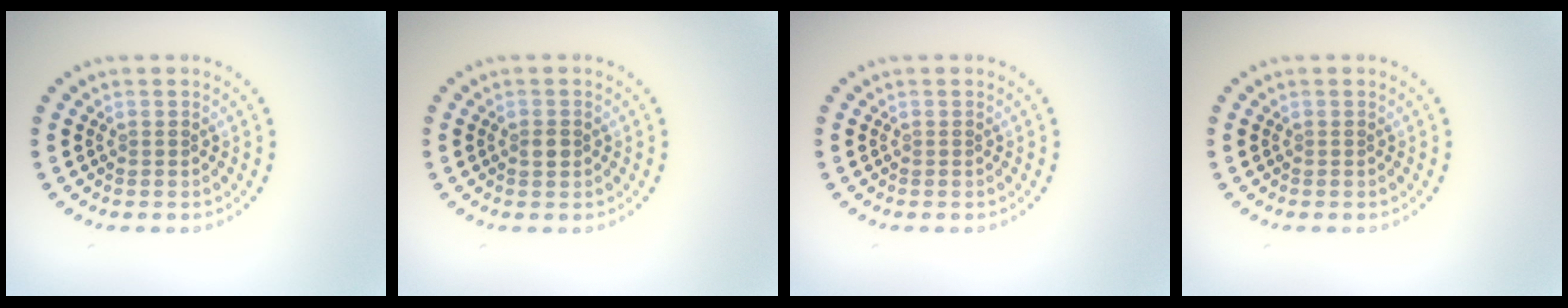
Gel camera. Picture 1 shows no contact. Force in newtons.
{"total": 1.0, "press": 1.0, "slide": 0.0}
{"total": 0.0}
{"total": 0.0}